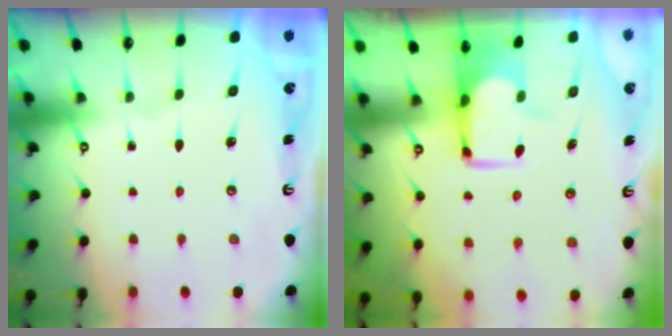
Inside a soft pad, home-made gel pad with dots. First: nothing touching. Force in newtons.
{"total": 2.2, "press": 2.2, "slide": 0.5}